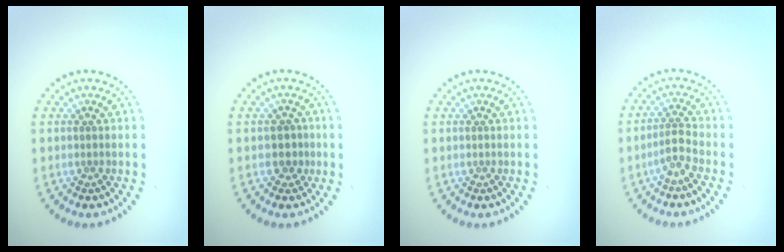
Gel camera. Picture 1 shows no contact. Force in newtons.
{"total": 1.8, "press": 1.5, "slide": 0.9}
{"total": 0.0}
{"total": 2.0, "press": 1.4, "slide": 1.4}